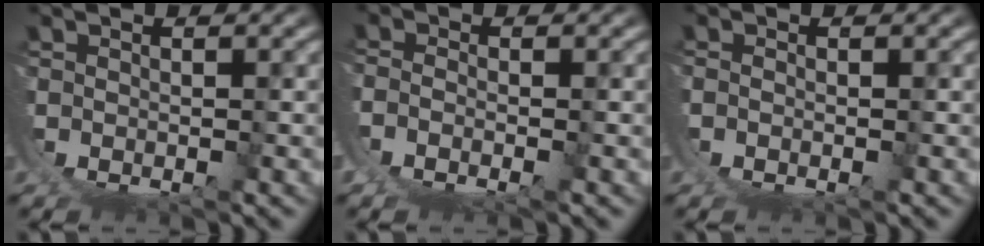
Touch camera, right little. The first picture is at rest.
{"total": 3.9, "force": [0.2, 3.1, 2.5], "torque": [-0.072, -0.016, 0.005]}
{"total": 1.2, "force": [0.0, 0.8, 0.9], "torque": [-0.027, -0.006, 0.002]}